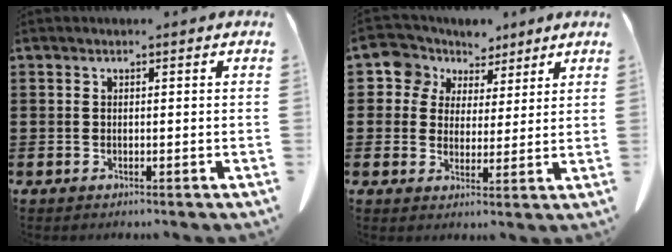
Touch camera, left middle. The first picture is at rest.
{"total": 6.4, "force": [4.2, 4.8, 0.2], "torque": [-0.047, -0.012, 0.076]}